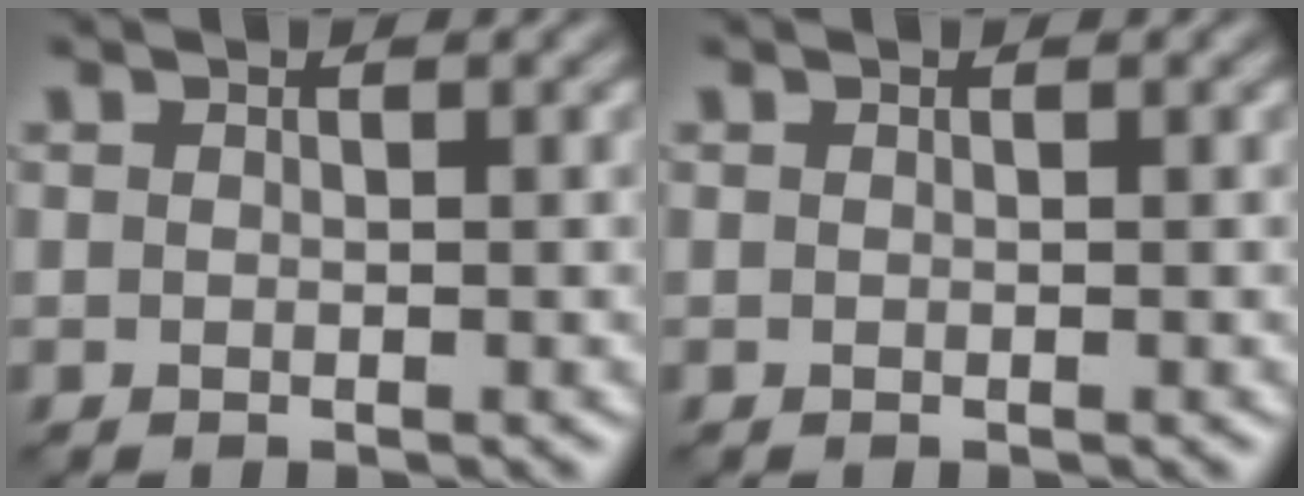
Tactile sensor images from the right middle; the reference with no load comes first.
{"total": 0.0}